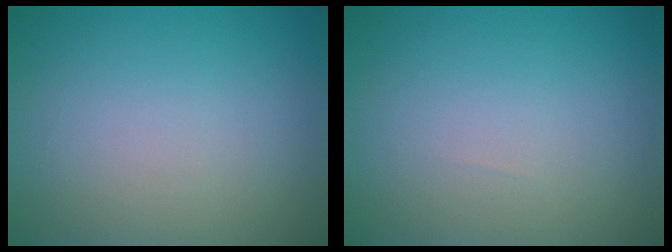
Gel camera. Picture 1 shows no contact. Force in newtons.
{"total": 0.0}